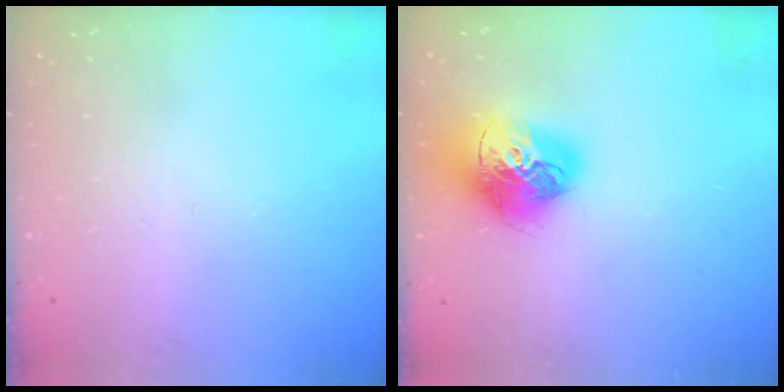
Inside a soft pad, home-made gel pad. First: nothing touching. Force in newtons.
{"total": 18.0, "press": 17.9, "slide": 1.9}